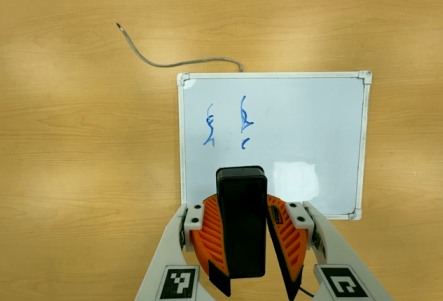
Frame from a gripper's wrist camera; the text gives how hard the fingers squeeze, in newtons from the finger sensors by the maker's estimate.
{"total": 9.3, "left": 9.5, "right": 9.1}